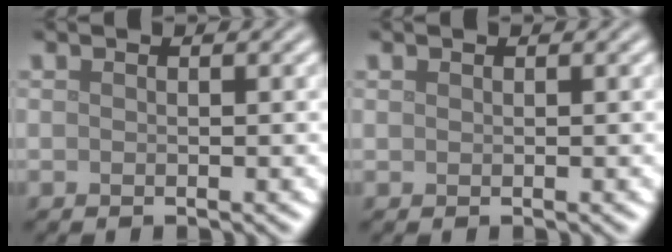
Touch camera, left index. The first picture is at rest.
{"total": 0.0}